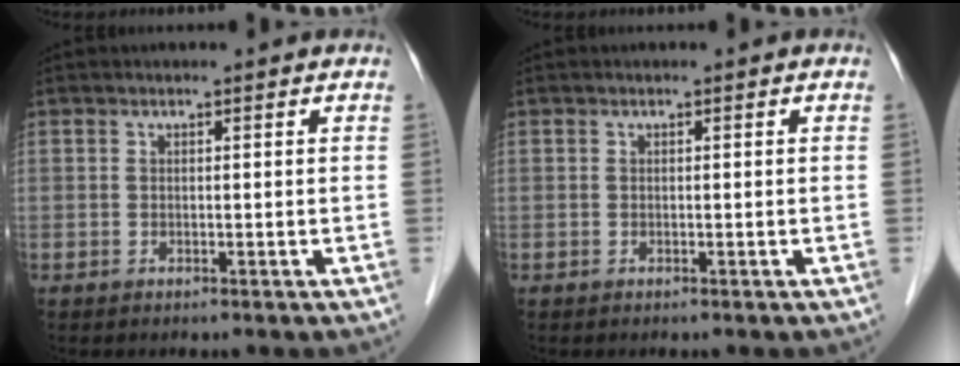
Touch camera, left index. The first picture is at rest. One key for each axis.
{"total": 0.0}